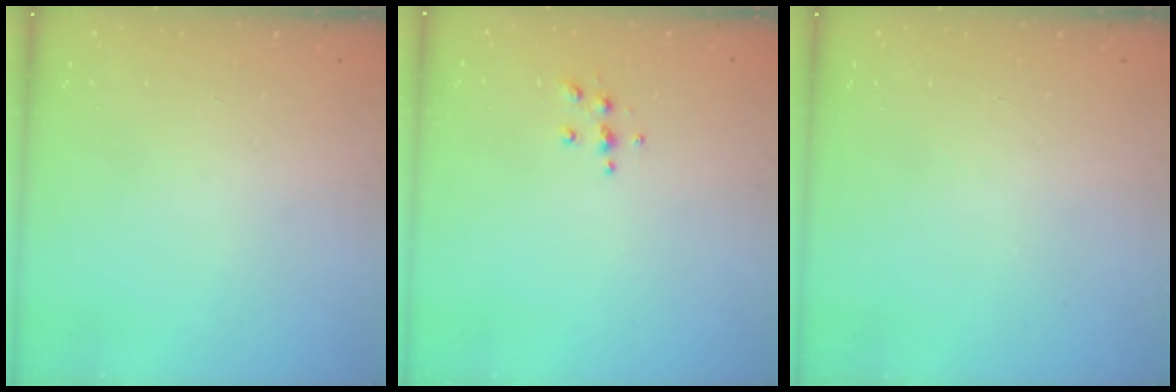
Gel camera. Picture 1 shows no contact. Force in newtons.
{"total": 4.9, "press": 4.9, "slide": 0.5}
{"total": 0.0}